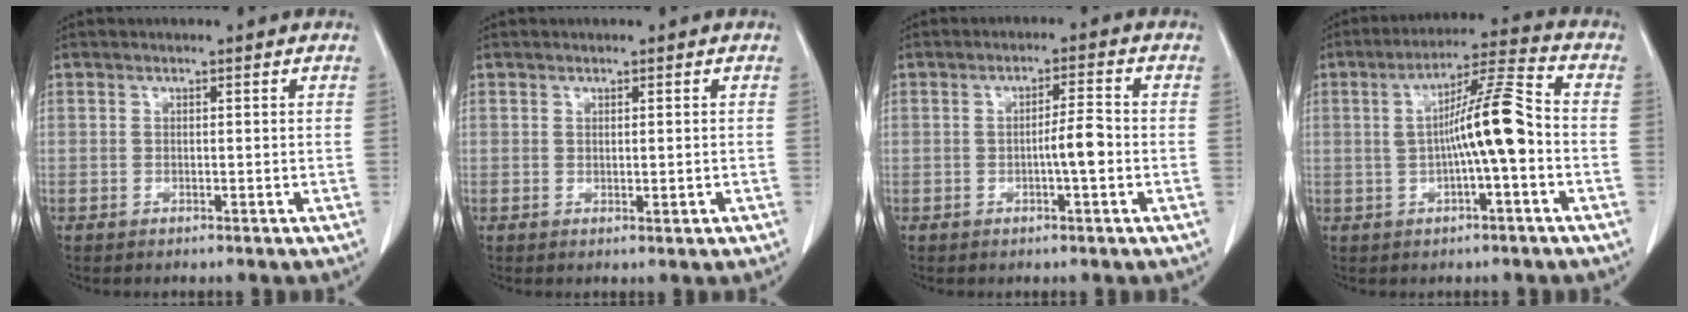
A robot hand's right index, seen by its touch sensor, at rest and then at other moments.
{"total": 1.1, "force": [-0.2, 0.2, 1.0], "torque": [-0.018, -0.005, 0.001]}
{"total": 4.0, "force": [-1.0, 0.2, 3.9], "torque": [-0.061, 0.004, -0.016]}
{"total": 9.6, "force": [-1.0, 0.4, 9.5], "torque": [-0.159, 0.023, -0.022]}